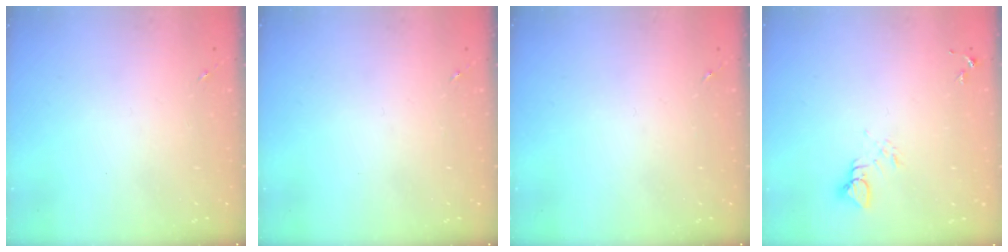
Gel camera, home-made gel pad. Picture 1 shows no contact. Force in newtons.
{"total": 0.0}
{"total": 0.0}
{"total": 3.8, "press": 3.8, "slide": 0.2}